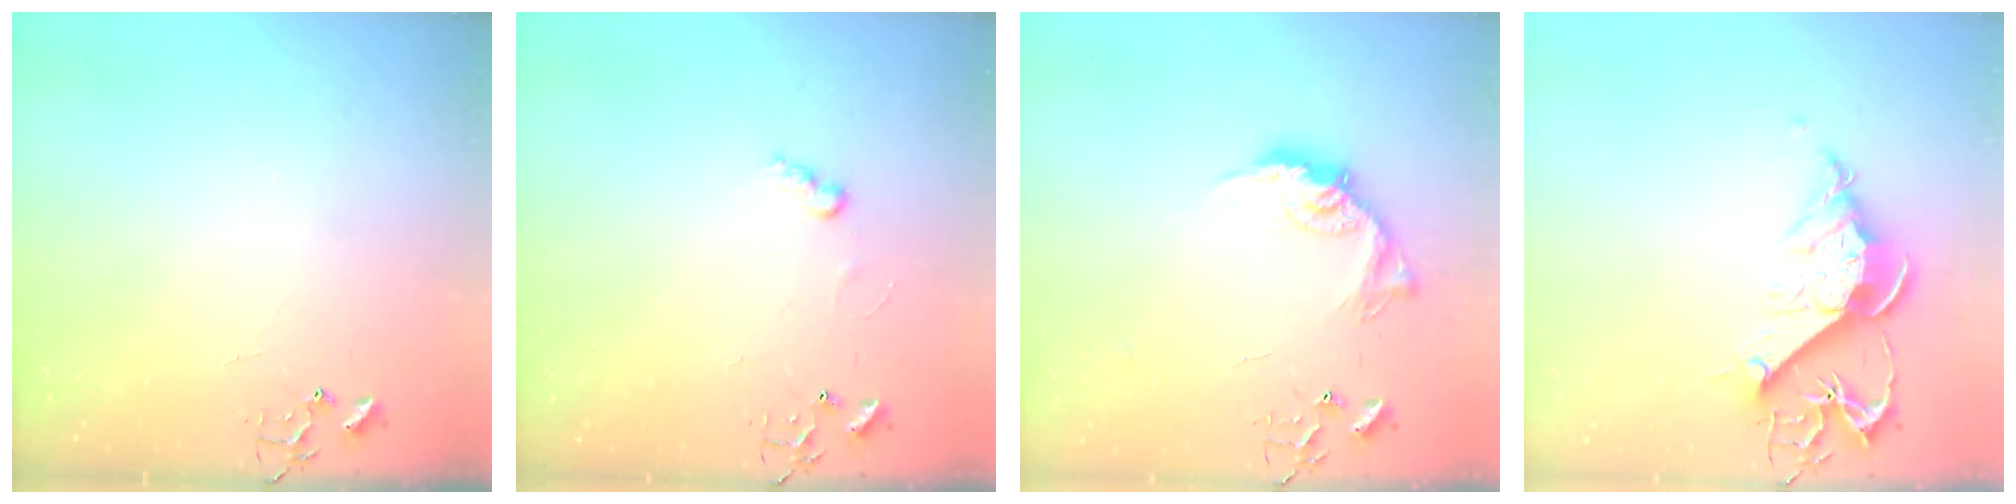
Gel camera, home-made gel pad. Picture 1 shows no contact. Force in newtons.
{"total": 5.0, "press": 5.0, "slide": 0.5}
{"total": 12.6, "press": 12.6, "slide": 0.5}
{"total": 12.9, "press": 12.8, "slide": 1.5}